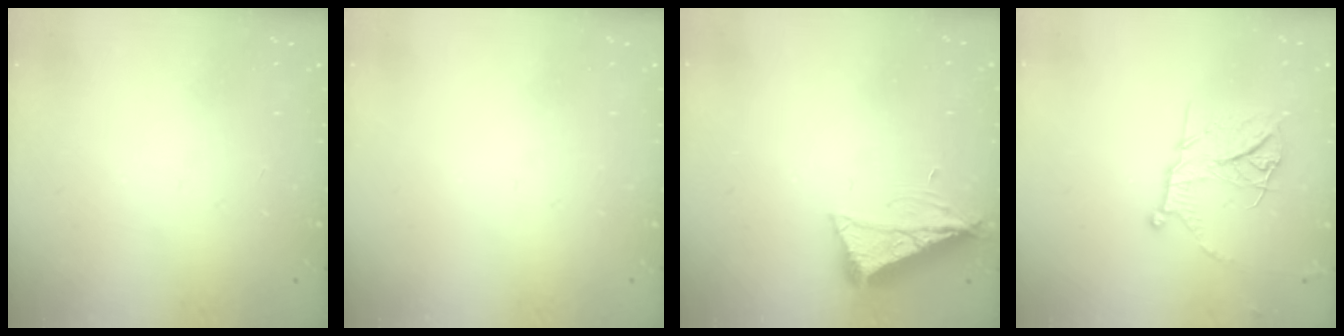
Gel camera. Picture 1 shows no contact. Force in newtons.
{"total": 0.0}
{"total": 7.7, "press": 7.6, "slide": 0.8}
{"total": 12.8, "press": 12.8, "slide": 1.1}